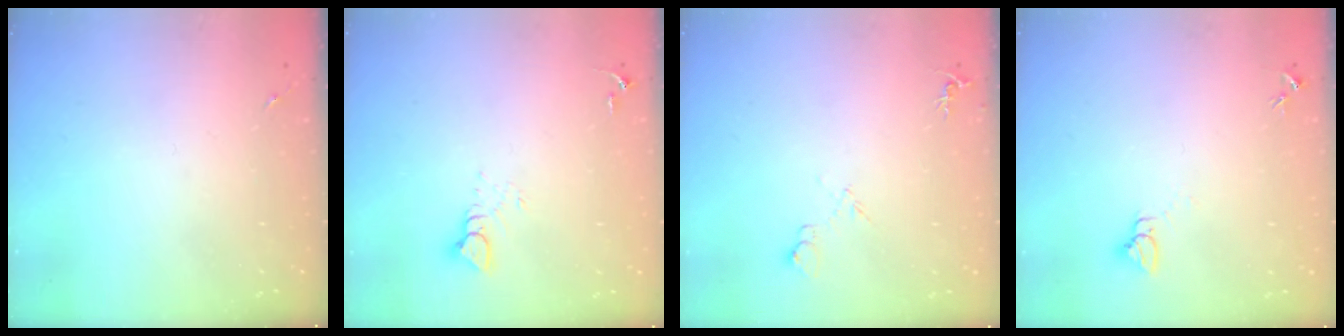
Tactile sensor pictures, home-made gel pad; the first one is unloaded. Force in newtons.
{"total": 4.7, "press": 4.7, "slide": 0.4}
{"total": 5.7, "press": 5.6, "slide": 1.2}
{"total": 2.7, "press": 2.7, "slide": 0.1}